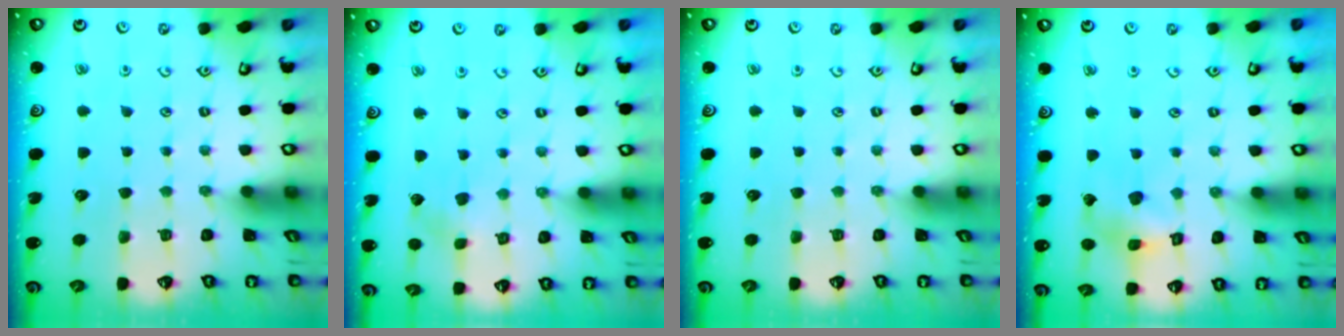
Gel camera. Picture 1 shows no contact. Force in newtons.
{"total": 2.8, "press": 2.8, "slide": 0.2}
{"total": 0.0}
{"total": 8.0, "press": 8.0, "slide": 0.7}